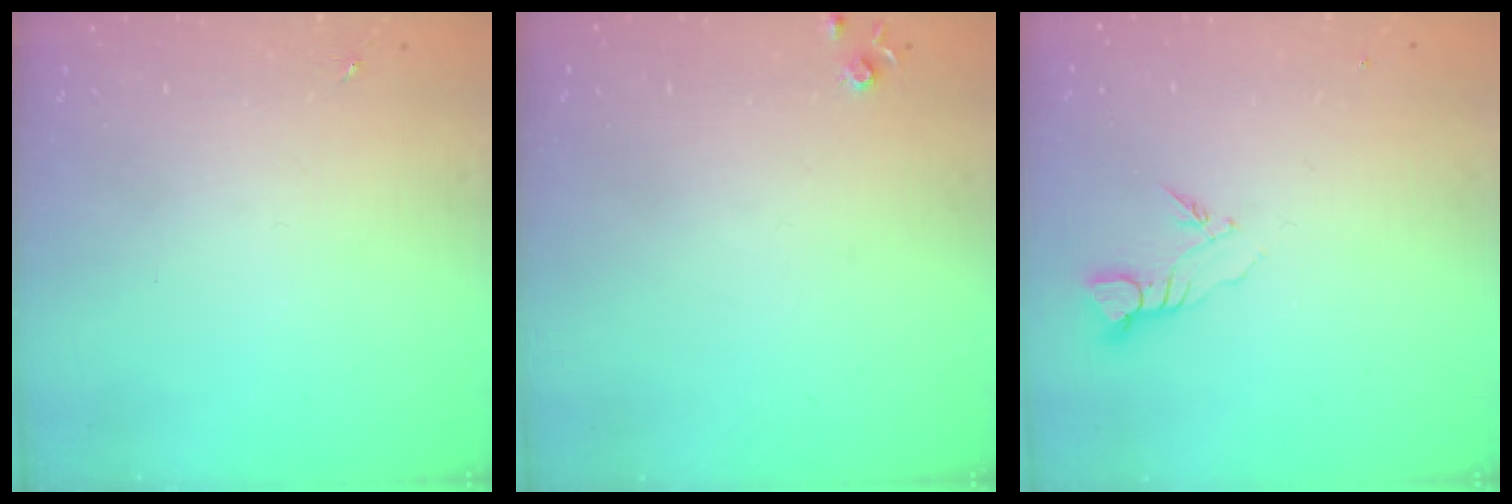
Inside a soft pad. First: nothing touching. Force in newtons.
{"total": 4.3, "press": 4.3, "slide": 0.7}
{"total": 3.7, "press": 3.6, "slide": 0.4}